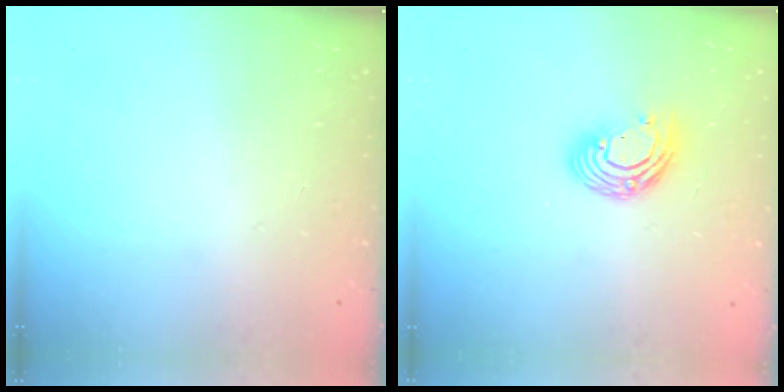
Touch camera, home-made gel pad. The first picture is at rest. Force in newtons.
{"total": 9.8, "press": 9.8, "slide": 0.6}